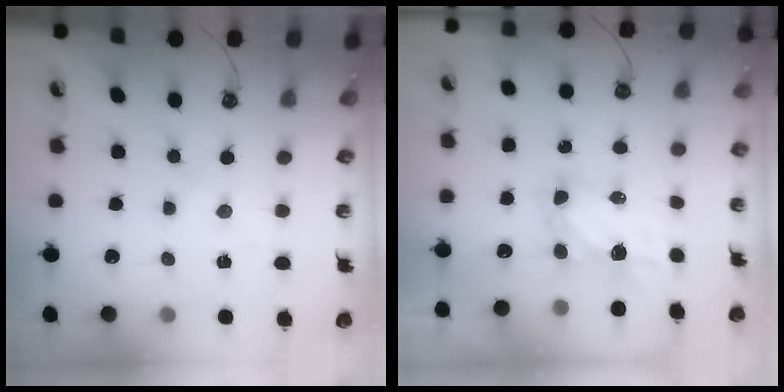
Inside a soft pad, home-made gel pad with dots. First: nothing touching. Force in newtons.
{"total": 6.1, "press": 6.1, "slide": 0.2}